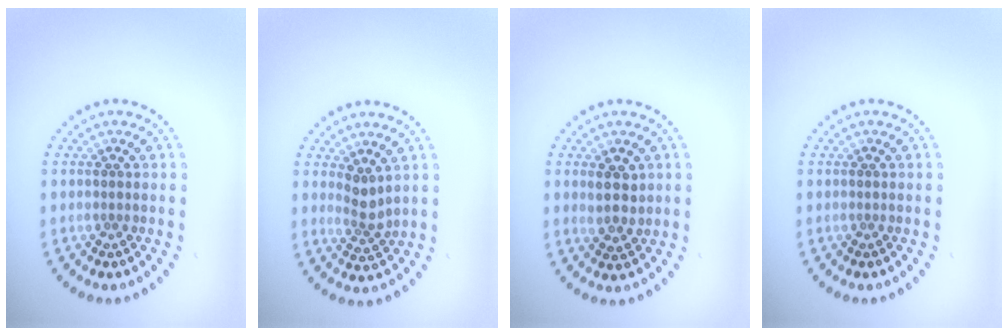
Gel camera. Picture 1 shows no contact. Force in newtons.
{"total": 2.1, "press": 1.7, "slide": 1.3}
{"total": 2.6, "press": 2.5, "slide": 0.8}
{"total": 0.0}